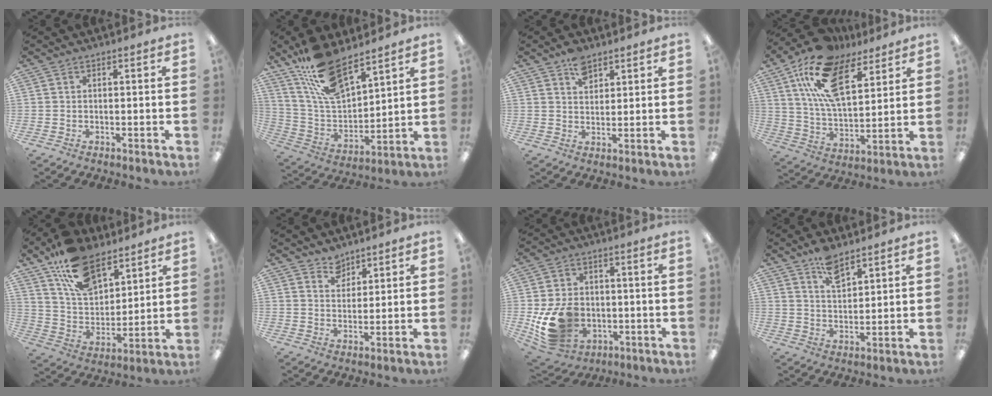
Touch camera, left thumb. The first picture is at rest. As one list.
[{"total": 16.1, "force": [12.2, 6.2, 8.5], "torque": [-0.186, -0.059, 0.224]}, {"total": 5.5, "force": [3.7, 3.2, 2.4], "torque": [-0.034, -0.013, 0.065]}, {"total": 19.6, "force": [11.2, 9.7, 12.9], "torque": [-0.241, -0.041, 0.198]}, {"total": 16.9, "force": [11.1, 9.2, 8.7], "torque": [-0.160, -0.047, 0.207]}, {"total": 4.4, "force": [3.9, 2.1, 0.3], "torque": [0.000, -0.021, 0.072]}, {"total": 13.9, "force": [-2.9, 10.7, 8.4], "torque": [-0.173, 0.012, -0.043]}, {"total": 7.1, "force": [5.3, 2.9, 3.7], "torque": [-0.062, -0.025, 0.094]}]